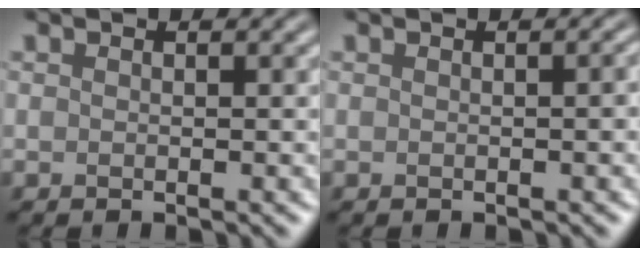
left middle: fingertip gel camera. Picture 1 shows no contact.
{"total": 1.3, "force": [-0.1, 0.4, 1.3], "torque": [-0.012, 0.005, -0.001]}